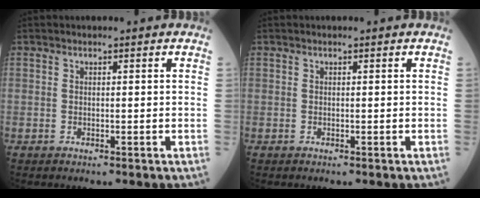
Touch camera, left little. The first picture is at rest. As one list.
[{"total": 0.0}]